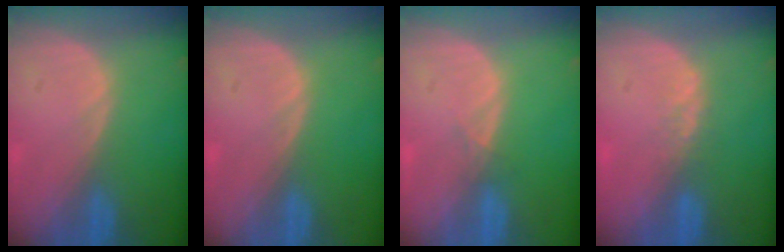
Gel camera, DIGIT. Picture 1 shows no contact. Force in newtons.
{"total": 0.0}
{"total": 0.7, "press": 0.7, "slide": 0.2}
{"total": 1.7, "press": 1.4, "slide": 0.9}